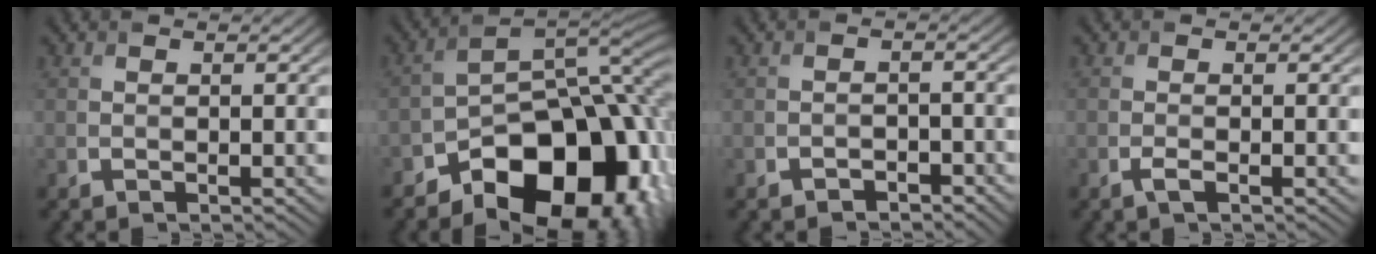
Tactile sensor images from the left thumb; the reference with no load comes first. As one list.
[{"total": 17.9, "force": [-8.3, 10.2, 12.1], "torque": [-0.152, -0.027, -0.114]}, {"total": 1.5, "force": [-1.3, 0.6, 0.2], "torque": [-0.001, 0.003, -0.020]}, {"total": 0.9, "force": [-0.5, 0.2, 0.7], "torque": [-0.016, 0.002, -0.011]}]